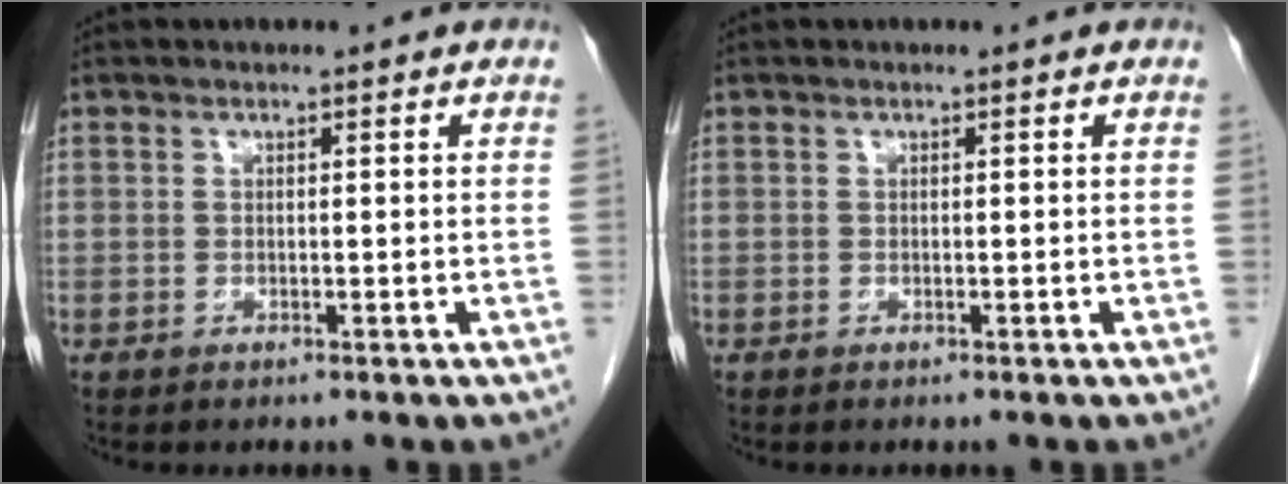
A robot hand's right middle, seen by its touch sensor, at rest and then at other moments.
{"total": 0.0}